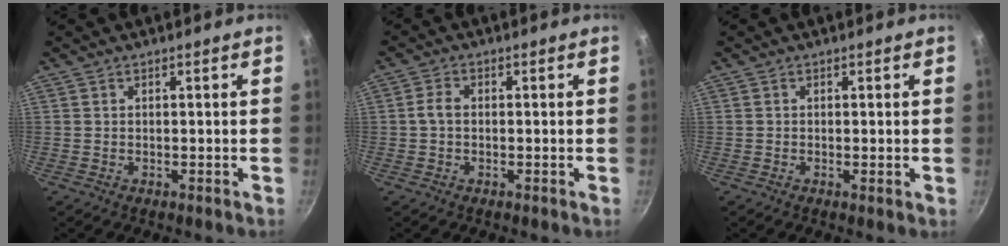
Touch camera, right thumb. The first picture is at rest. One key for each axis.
{"total": 2.5, "fx": -0.2, "fy": 1.7, "fz": 1.9, "tx": -0.034, "ty": 0.006, "tz": -0.009}
{"total": 0.9, "fx": -0.1, "fy": 0.2, "fz": 0.9, "tx": -0.020, "ty": -0.005, "tz": -0.004}